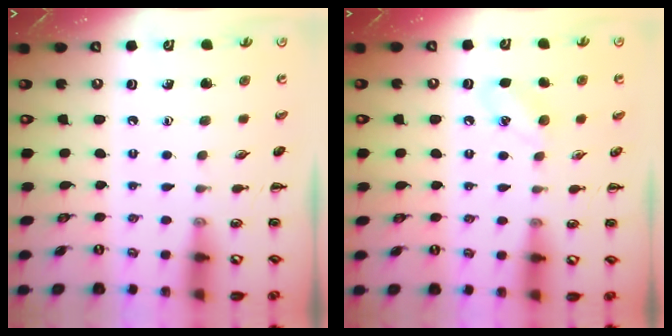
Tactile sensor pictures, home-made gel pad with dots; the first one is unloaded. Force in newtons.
{"total": 4.8, "press": 4.5, "slide": 1.7}